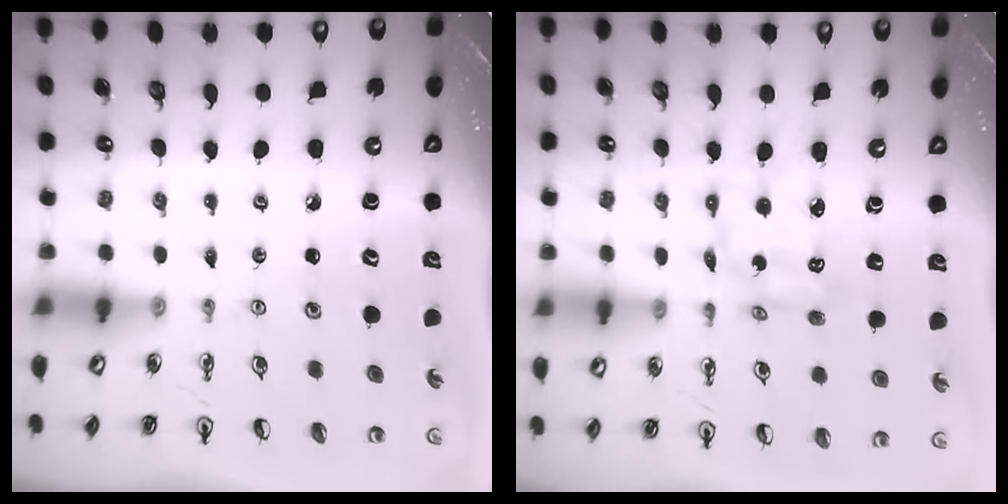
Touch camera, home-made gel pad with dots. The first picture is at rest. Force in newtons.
{"total": 5.4, "press": 5.4, "slide": 0.3}